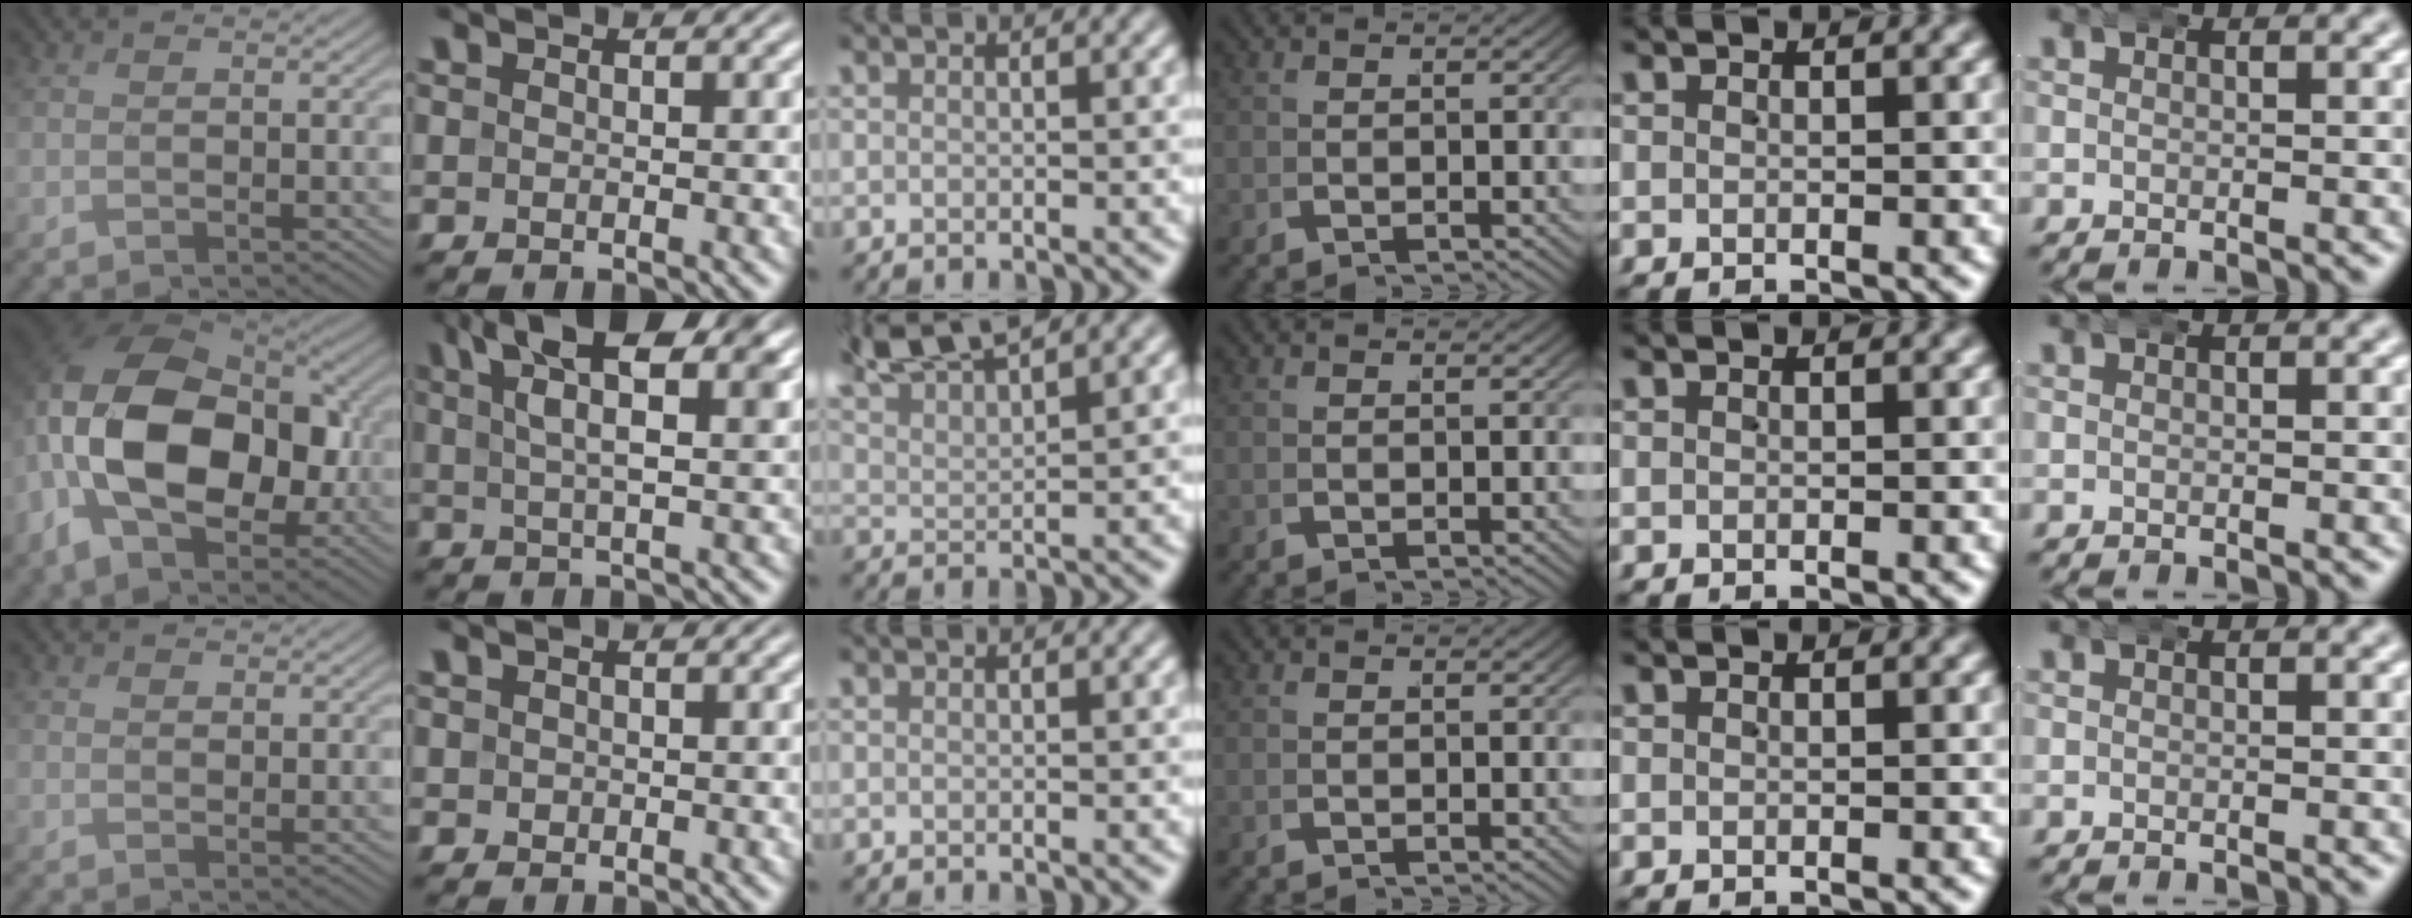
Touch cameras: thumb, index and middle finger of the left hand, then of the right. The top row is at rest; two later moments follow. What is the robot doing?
{"motion": "wrap", "object": "aluminum foil"}